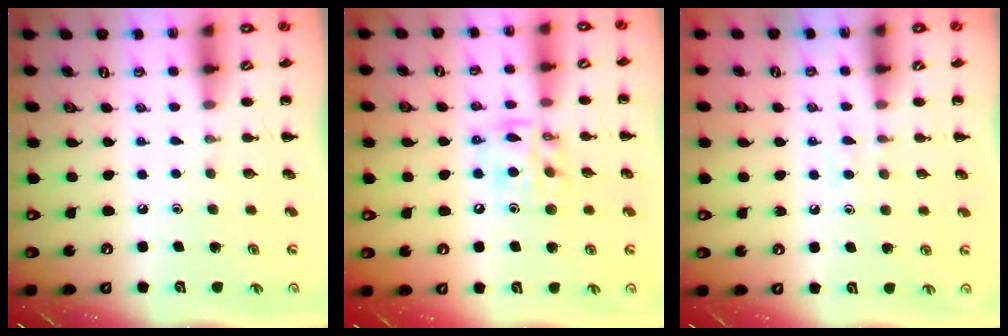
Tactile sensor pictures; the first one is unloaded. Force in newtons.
{"total": 12.8, "press": 12.5, "slide": 2.5}
{"total": 3.5, "press": 3.1, "slide": 1.6}